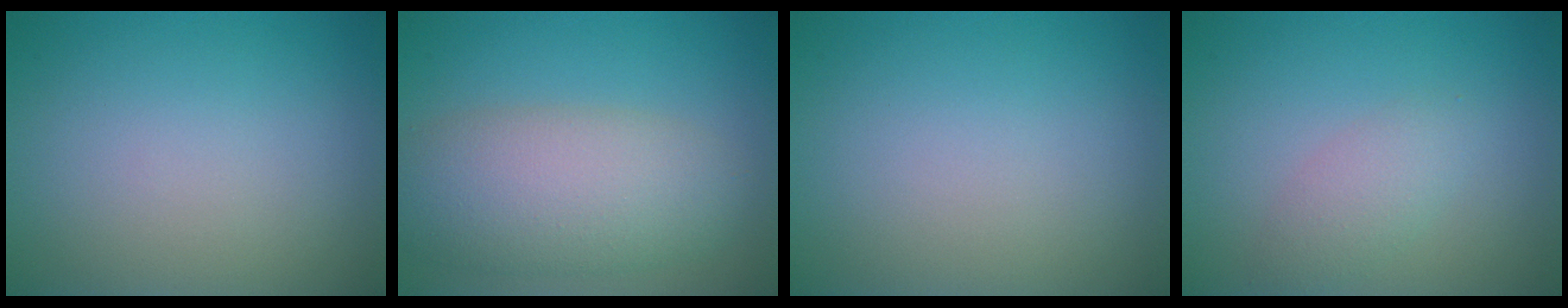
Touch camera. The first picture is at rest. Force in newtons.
{"total": 7.0, "press": 7.0, "slide": 0.3}
{"total": 0.0}
{"total": 2.0, "press": 2.0, "slide": 0.1}